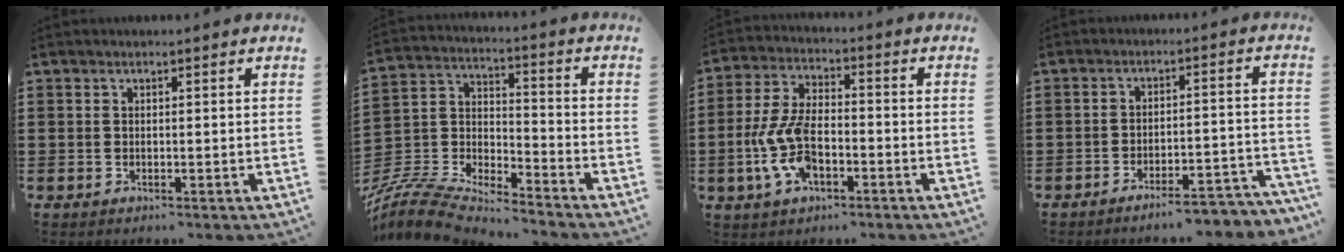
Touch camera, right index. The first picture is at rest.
{"total": 7.8, "force": [-7.4, 1.4, 1.9], "torque": [-0.061, -0.005, -0.155]}
{"total": 9.8, "force": [-2.7, 4.9, 8.0], "torque": [-0.198, -0.007, -0.057]}
{"total": 4.8, "force": [-4.5, -0.1, 1.7], "torque": [-0.029, -0.008, -0.087]}